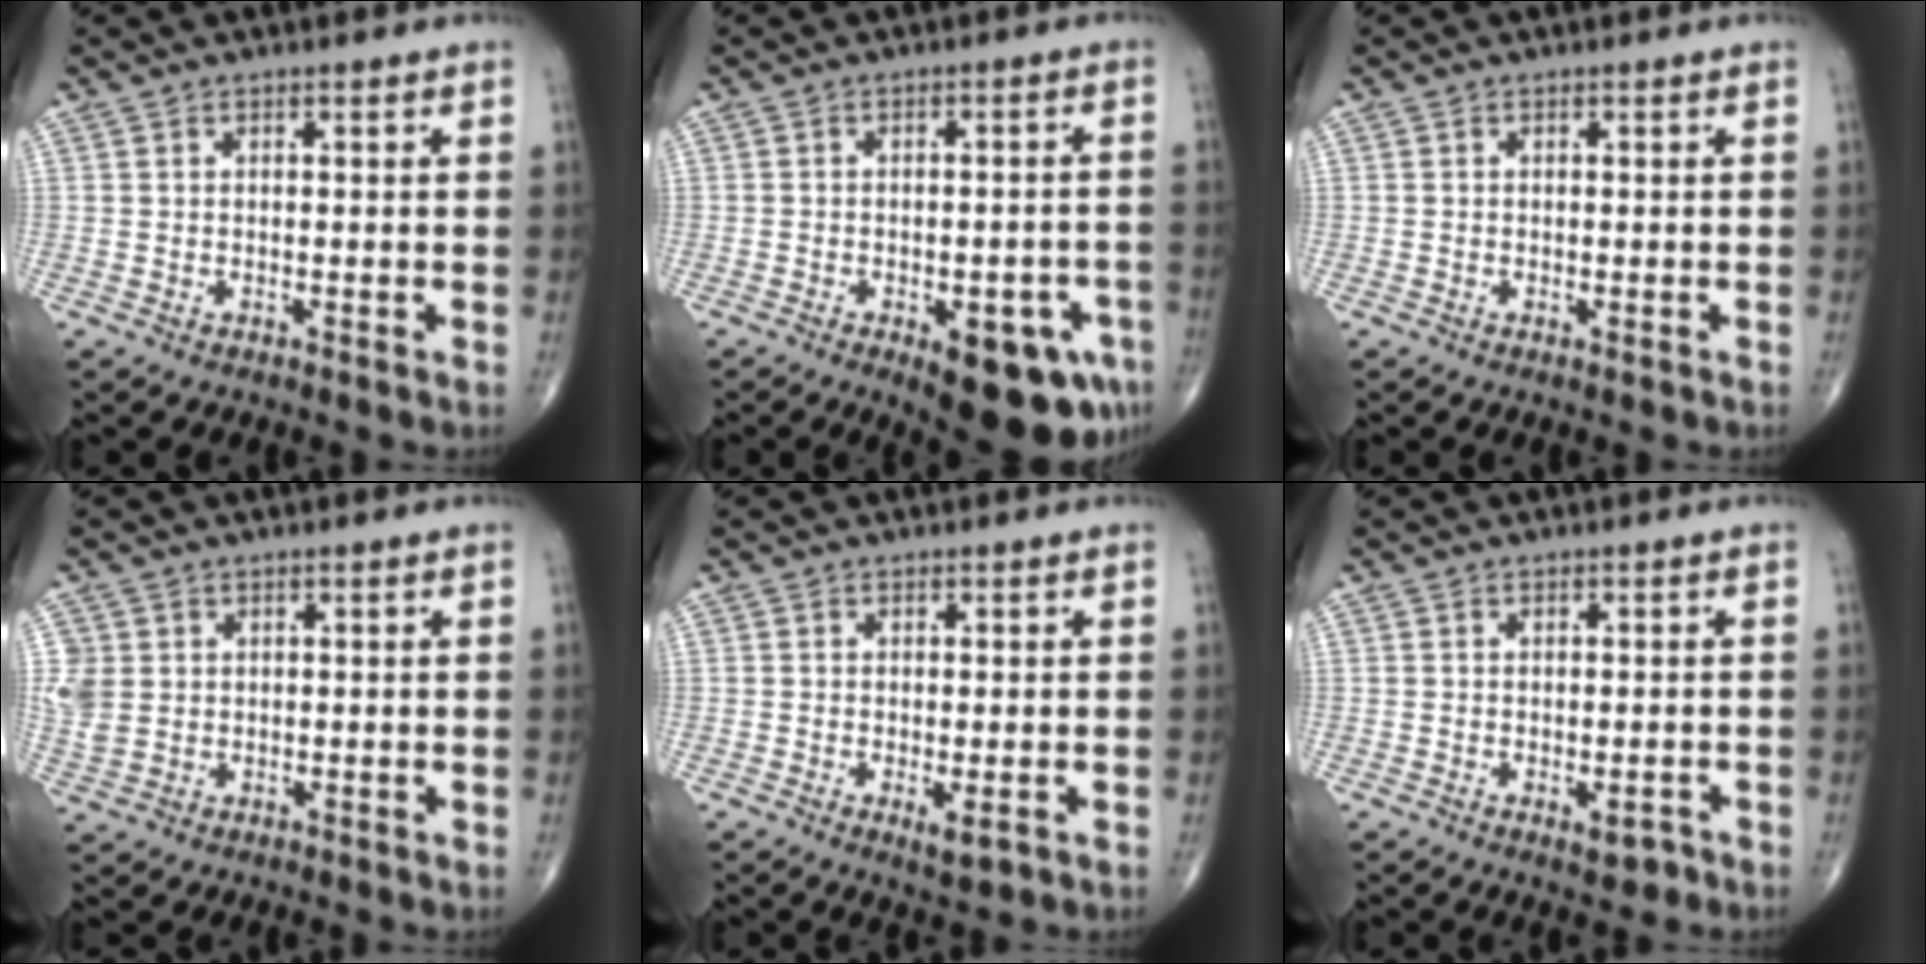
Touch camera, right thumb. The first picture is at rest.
{"total": 13.0, "force": [-6.1, 5.3, 10.1], "torque": [-0.097, 0.021, -0.068]}
{"total": 0.5, "force": [-0.2, 0.2, 0.4], "torque": [-0.008, -0.002, -0.004]}
{"total": 5.3, "force": [0.9, 4.5, 2.5], "torque": [-0.055, 0.000, 0.025]}
{"total": 2.8, "force": [-0.9, 0.9, 2.5], "torque": [-0.043, -0.008, -0.013]}
{"total": 2.7, "force": [-1.3, 1.3, 2.0], "torque": [-0.017, 0.003, -0.014]}